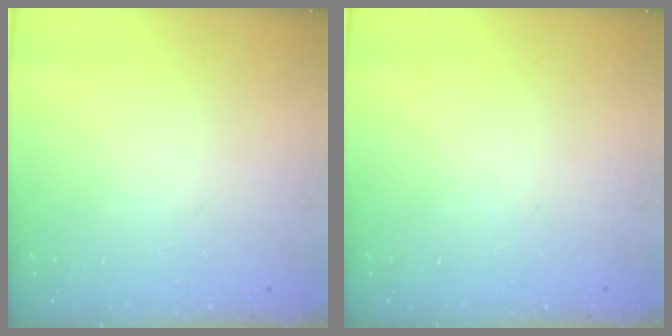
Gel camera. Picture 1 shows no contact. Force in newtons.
{"total": 0.0}